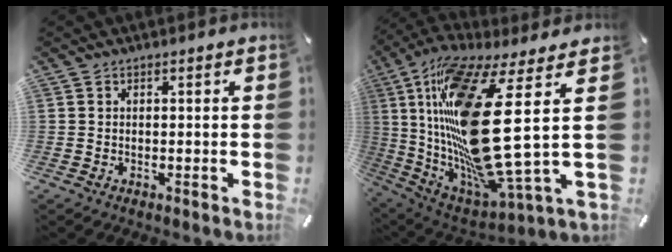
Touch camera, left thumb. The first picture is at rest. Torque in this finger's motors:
{"motor_torque": [1.61, 1.60, 2.52, 0.25, 1.06]}